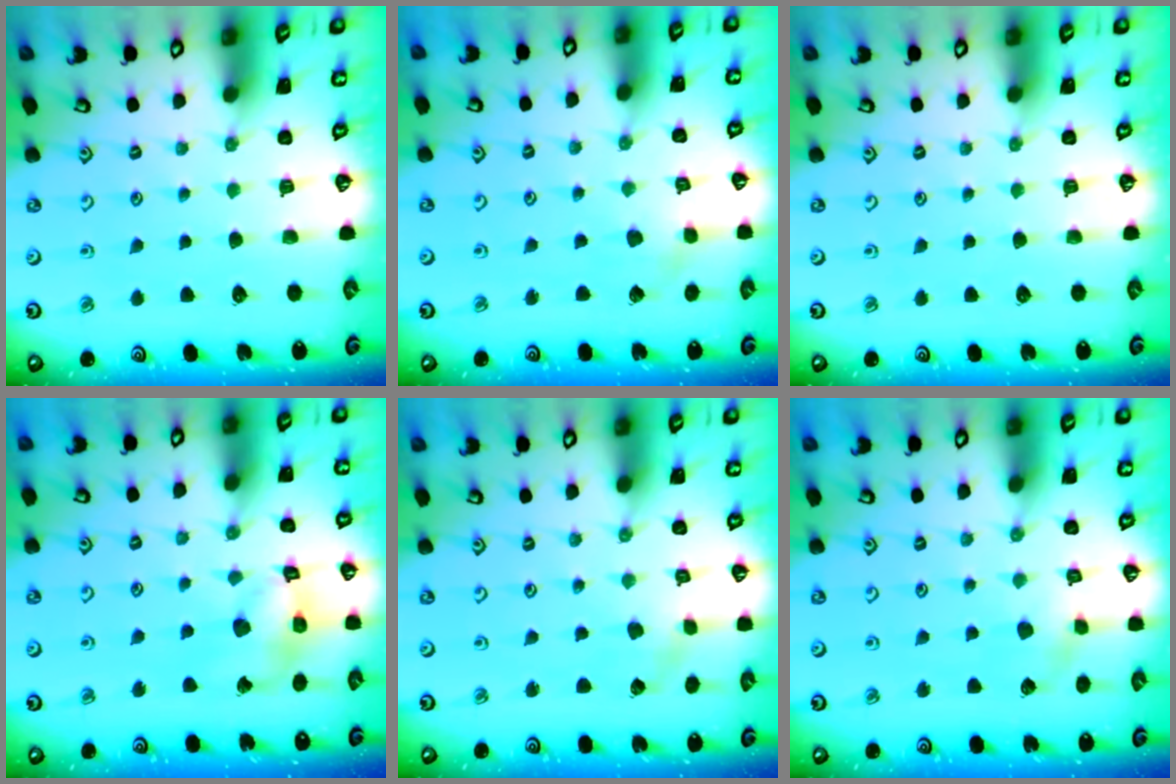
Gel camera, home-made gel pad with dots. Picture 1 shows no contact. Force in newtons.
{"total": 2.6, "press": 2.5, "slide": 0.4}
{"total": 0.0}
{"total": 11.1, "press": 11.0, "slide": 1.2}
{"total": 1.1, "press": 1.1, "slide": 0.1}
{"total": 3.9, "press": 3.9, "slide": 0.6}